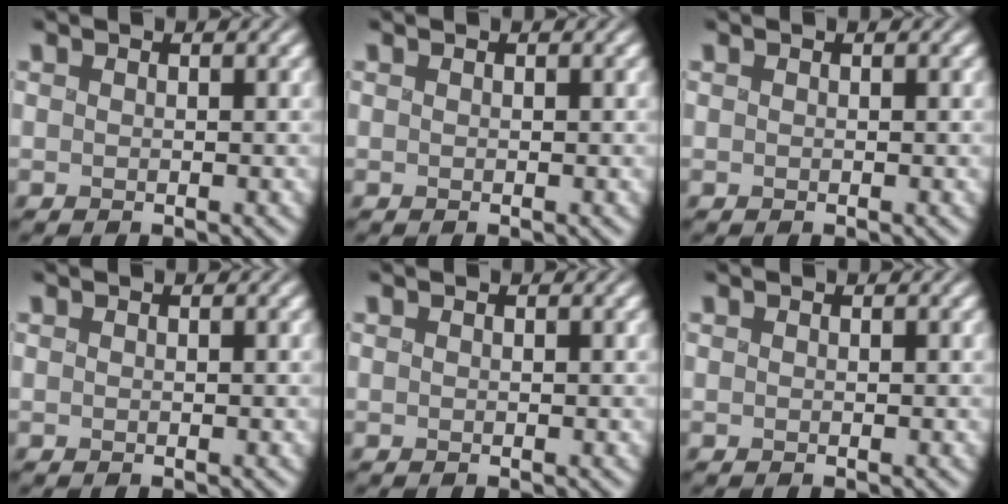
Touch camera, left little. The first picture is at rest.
{"total": 0.0}
{"total": 0.0}
{"total": 0.0}
{"total": 0.0}
{"total": 0.0}